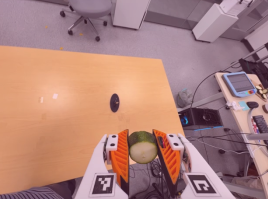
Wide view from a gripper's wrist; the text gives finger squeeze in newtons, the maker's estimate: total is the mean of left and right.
{"total": 10.8, "left": 9.9, "right": 11.8}